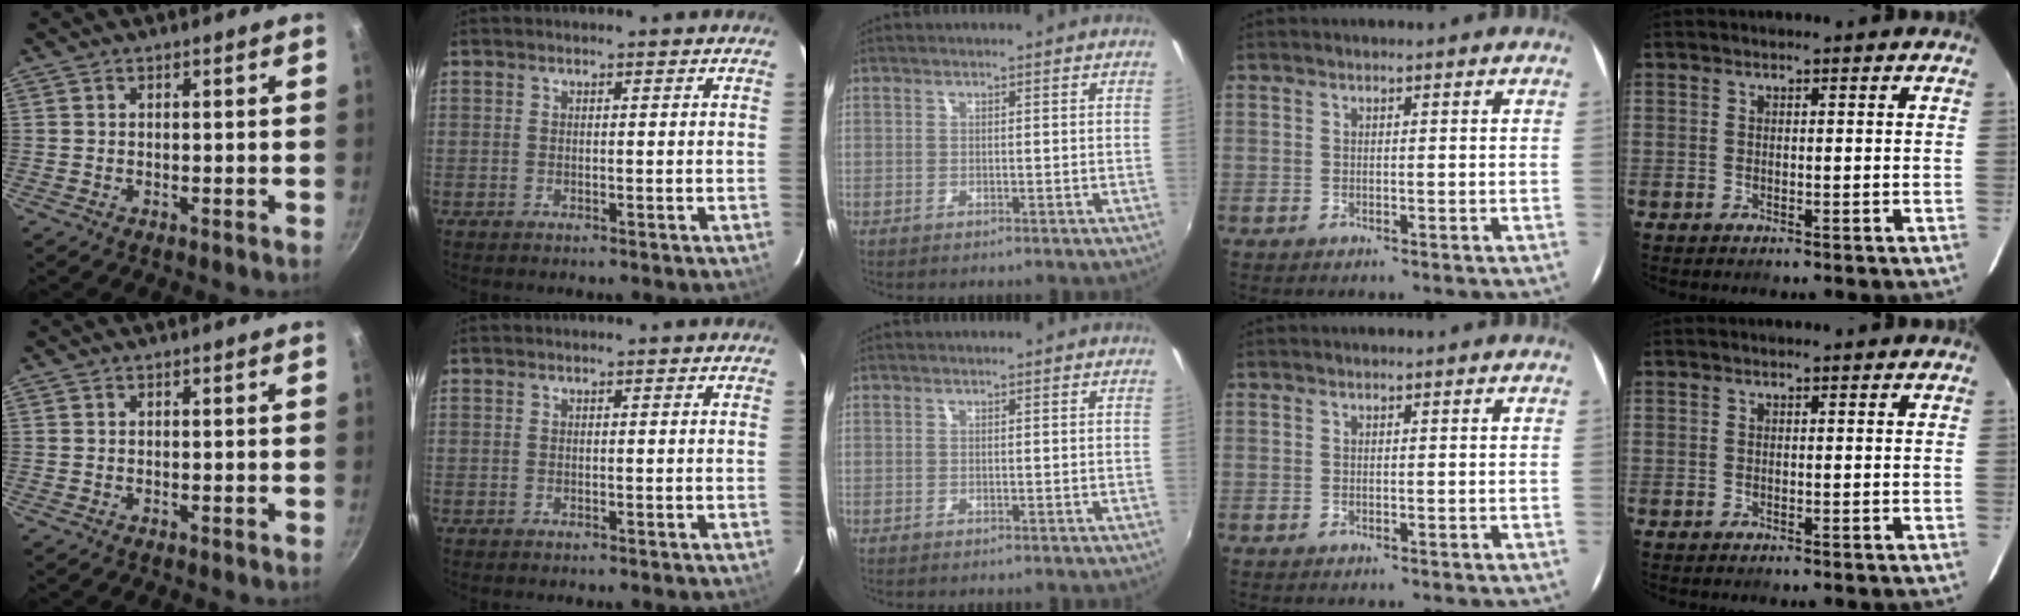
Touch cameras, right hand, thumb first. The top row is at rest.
{}